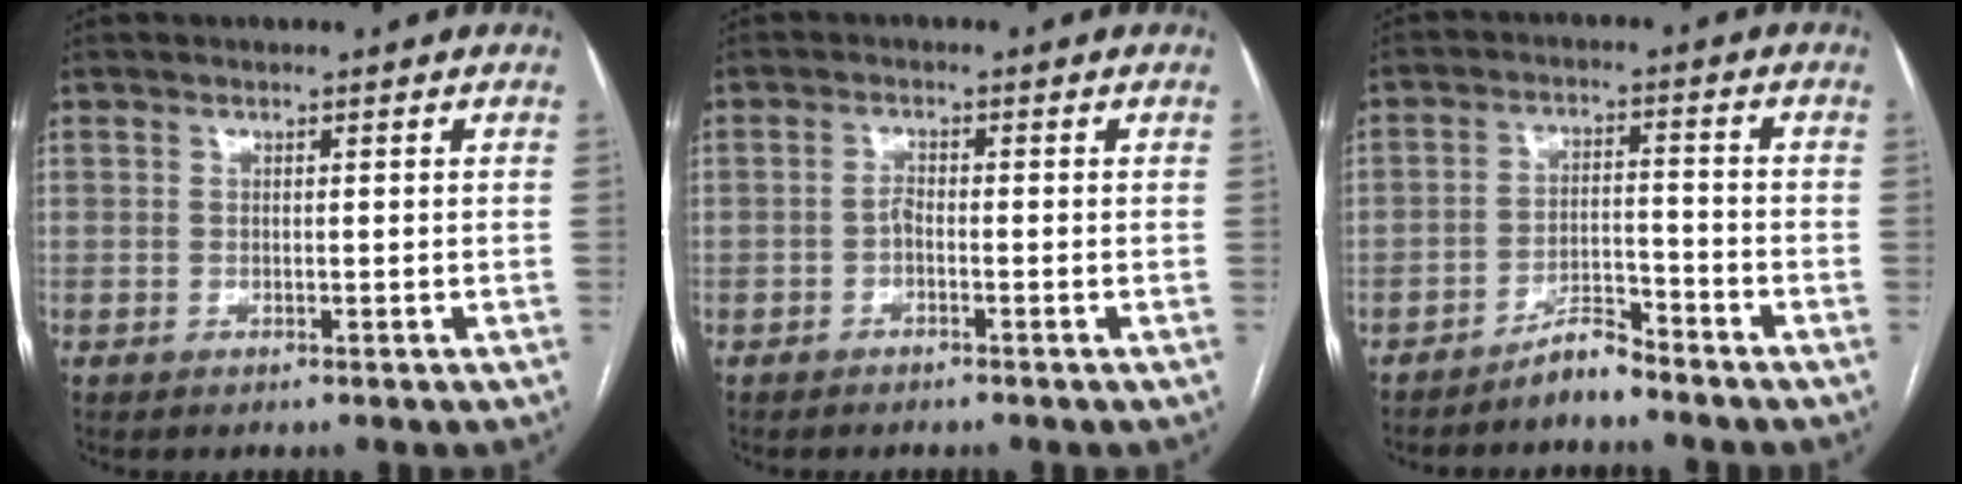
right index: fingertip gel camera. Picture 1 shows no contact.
{"total": 1.2, "force": [-0.6, 0.3, 0.9], "torque": [-0.017, 0.003, -0.014]}
{"total": 4.2, "force": [-3.9, 0.9, 1.3], "torque": [-0.015, -0.002, -0.071]}